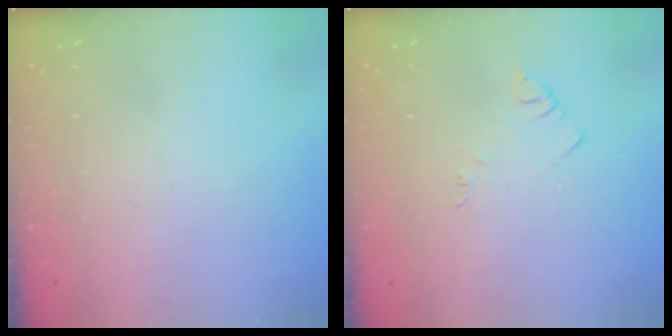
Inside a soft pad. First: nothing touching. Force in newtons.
{"total": 2.7, "press": 2.7, "slide": 0.4}